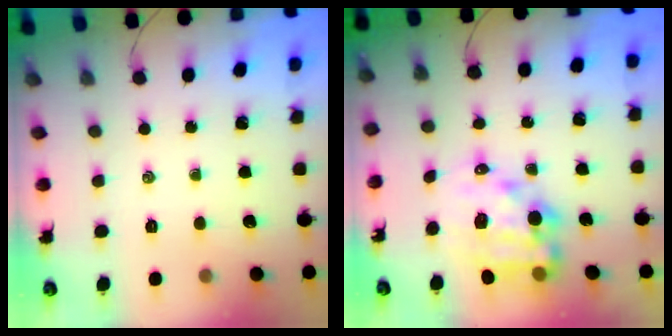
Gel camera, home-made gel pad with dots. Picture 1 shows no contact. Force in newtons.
{"total": 12.5, "press": 12.1, "slide": 3.0}